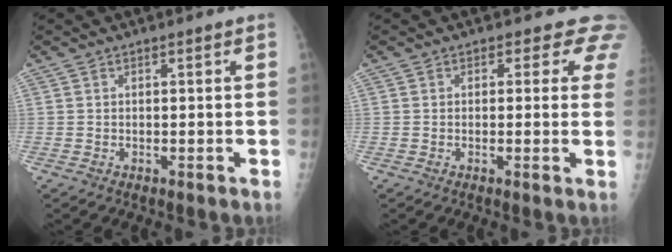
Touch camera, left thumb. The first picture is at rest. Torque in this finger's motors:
{"motor_torque": [-0.01, 0.08, 0.64, -0.29, 0.11]}